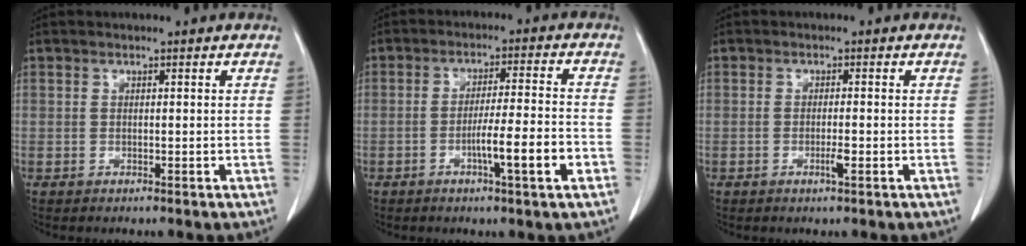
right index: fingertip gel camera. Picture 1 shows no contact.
{"total": 8.3, "force": [-3.1, -0.1, 7.7], "torque": [-0.119, -0.002, -0.050]}
{"total": 1.8, "force": [-0.7, 0.1, 1.7], "torque": [-0.033, -0.003, -0.011]}